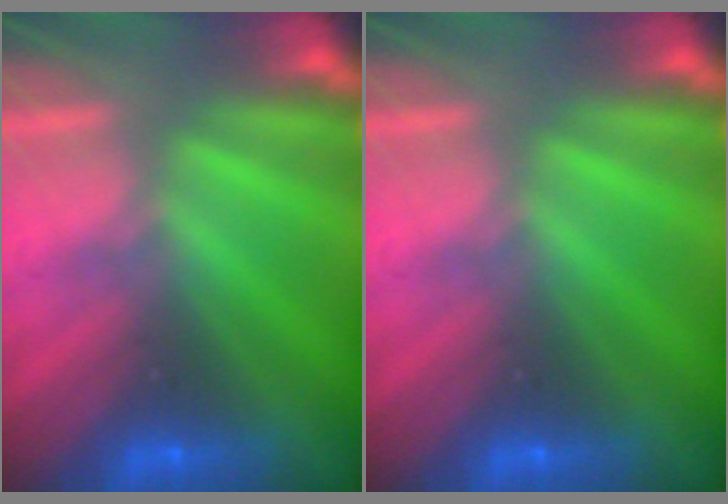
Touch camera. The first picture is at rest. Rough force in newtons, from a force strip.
{"total": 0.0}